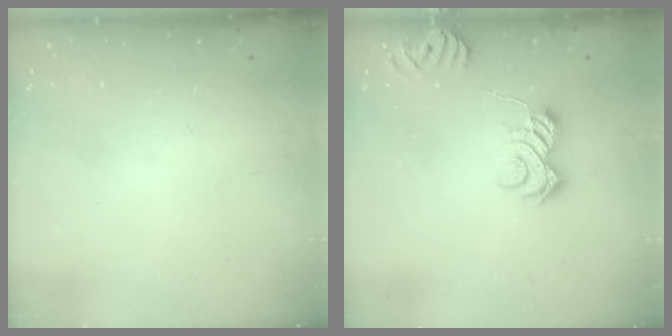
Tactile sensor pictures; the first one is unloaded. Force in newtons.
{"total": 7.7, "press": 7.7, "slide": 0.4}